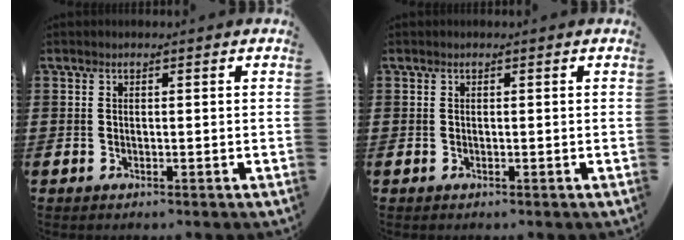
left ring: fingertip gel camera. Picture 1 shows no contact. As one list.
[{"total": 0.0}]